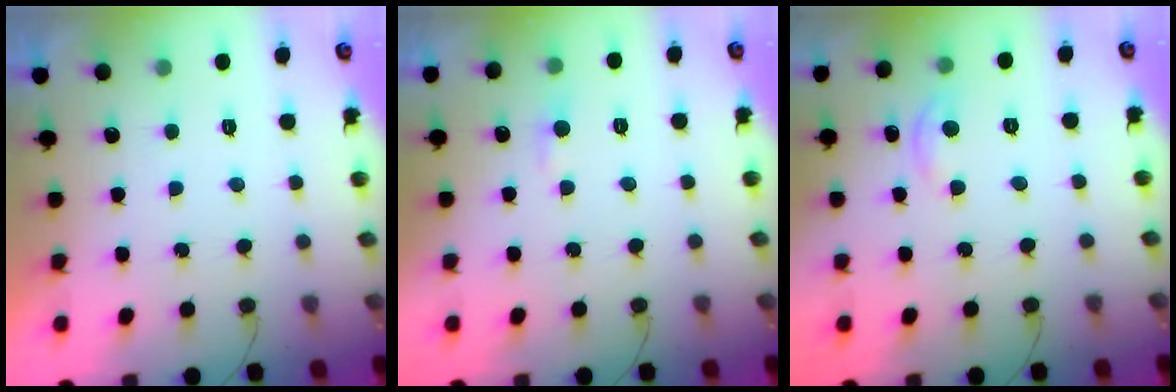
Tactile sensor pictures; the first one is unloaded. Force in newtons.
{"total": 3.8, "press": 3.8, "slide": 0.4}
{"total": 2.8, "press": 2.8, "slide": 0.3}